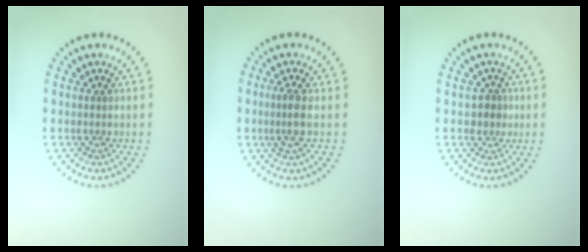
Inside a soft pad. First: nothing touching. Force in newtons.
{"total": 1.9, "press": 1.6, "slide": 1.0}
{"total": 1.6, "press": 1.4, "slide": 0.8}